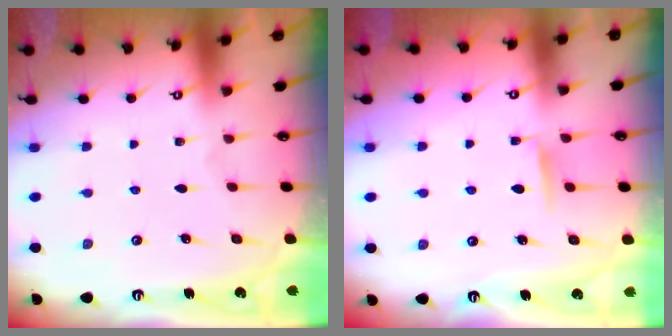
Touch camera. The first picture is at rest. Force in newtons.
{"total": 6.1, "press": 6.0, "slide": 0.8}